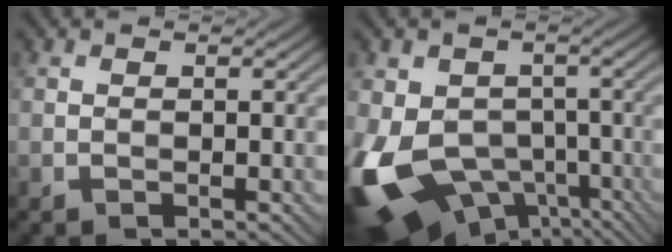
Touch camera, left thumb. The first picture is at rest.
{"total": 15.4, "force": [-4.5, 11.2, 9.6], "torque": [-0.224, -0.032, -0.069]}